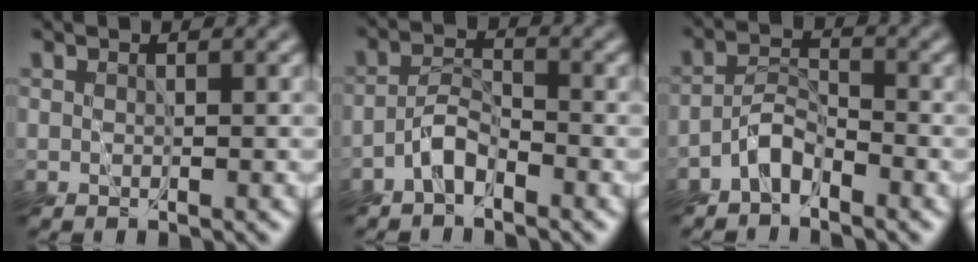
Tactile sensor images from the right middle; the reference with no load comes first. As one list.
[{"total": 2.8, "force": [-2.1, 1.0, 1.4], "torque": [-0.027, 0.009, -0.050]}, {"total": 2.9, "force": [-2.3, 1.1, 1.2], "torque": [-0.023, 0.008, -0.056]}]